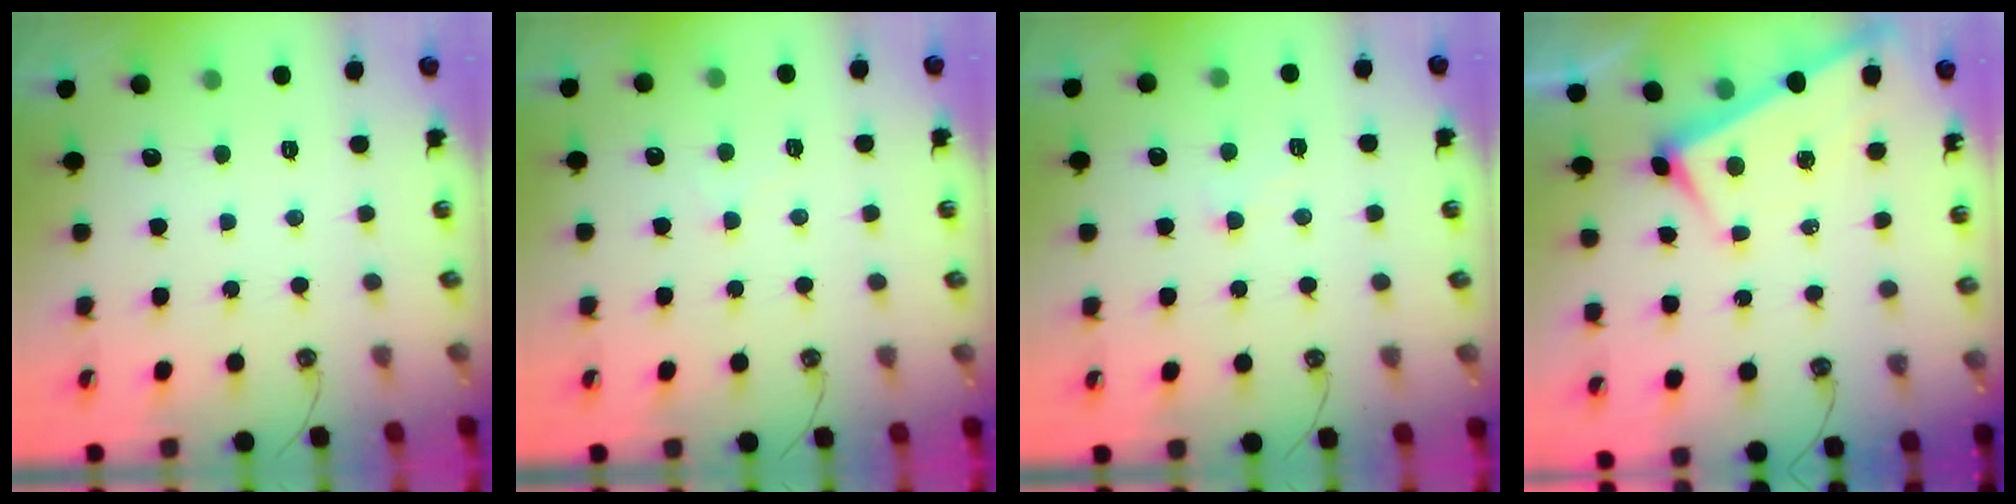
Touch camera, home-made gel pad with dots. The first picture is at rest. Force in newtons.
{"total": 1.5, "press": 1.4, "slide": 0.3}
{"total": 2.7, "press": 2.7, "slide": 0.4}
{"total": 3.0, "press": 3.0, "slide": 0.2}